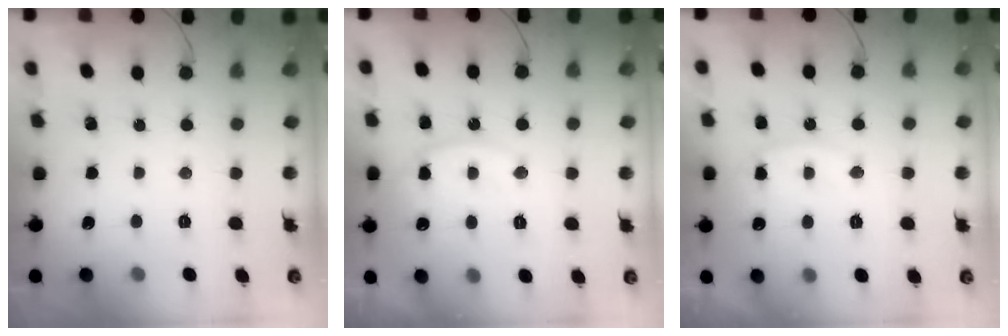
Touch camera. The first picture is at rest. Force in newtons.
{"total": 12.6, "press": 12.5, "slide": 0.9}
{"total": 11.3, "press": 11.3, "slide": 0.9}